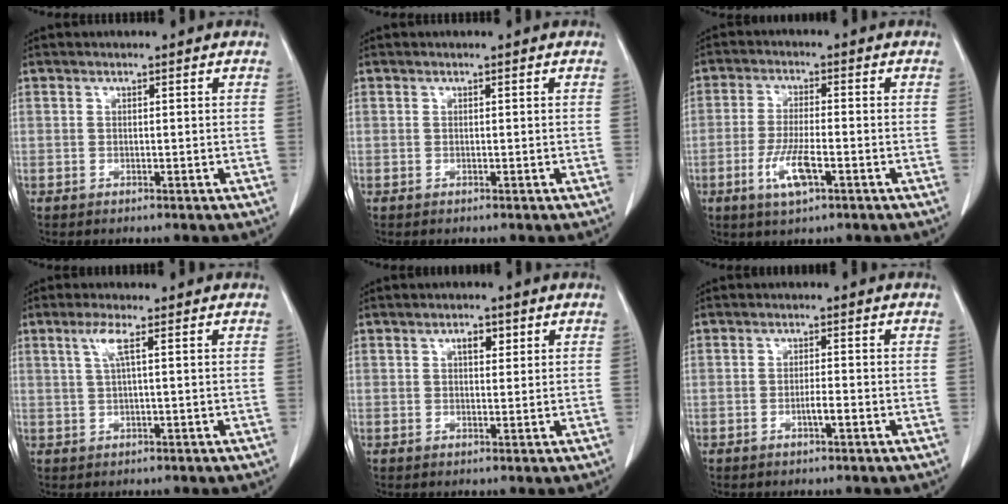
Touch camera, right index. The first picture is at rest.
{"total": 0.0}
{"total": 7.0, "force": [-2.9, 1.8, 6.1], "torque": [-0.124, -0.007, -0.048]}
{"total": 3.3, "force": [1.1, 0.3, 3.1], "torque": [-0.067, 0.008, 0.026]}
{"total": 3.0, "force": [1.2, 1.6, 2.2], "torque": [-0.039, 0.005, 0.020]}
{"total": 2.4, "force": [-0.9, 0.5, 2.1], "torque": [-0.039, 0.002, -0.014]}